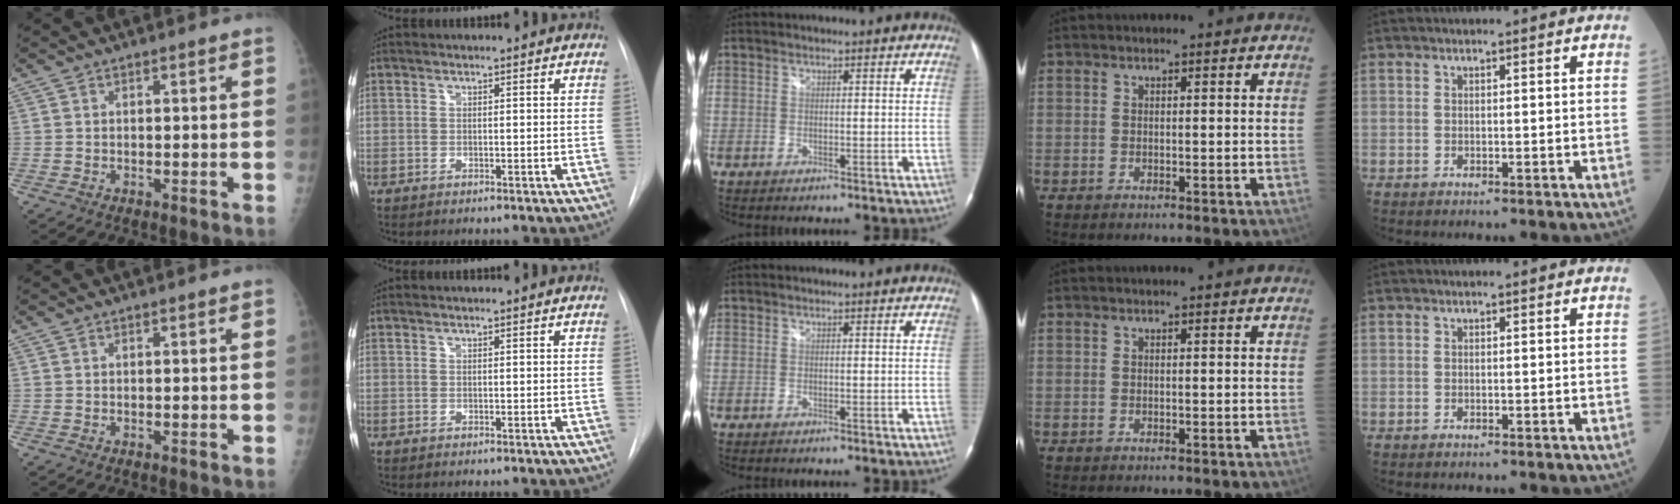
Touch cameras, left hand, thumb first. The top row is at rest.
{}